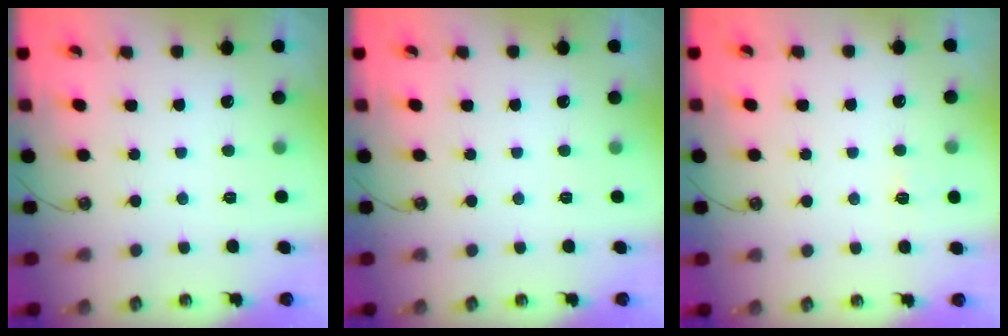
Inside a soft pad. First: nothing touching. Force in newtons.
{"total": 0.0}
{"total": 2.5, "press": 2.4, "slide": 0.4}